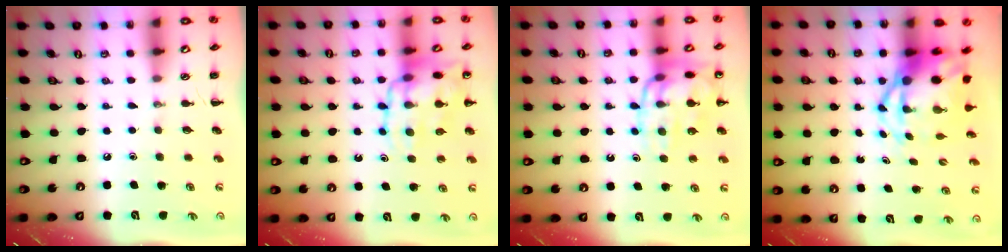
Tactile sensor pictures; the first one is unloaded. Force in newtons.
{"total": 14.6, "press": 14.3, "slide": 3.0}
{"total": 15.5, "press": 15.3, "slide": 1.9}
{"total": 9.0, "press": 8.8, "slide": 2.1}